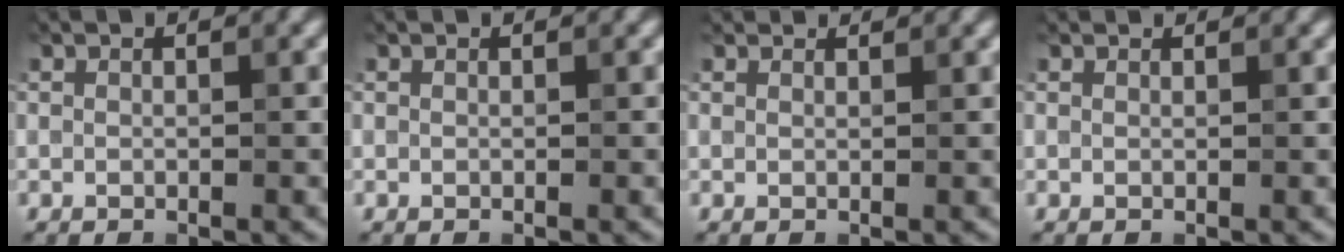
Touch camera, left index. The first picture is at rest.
{"total": 0.0}
{"total": 2.8, "force": [2.6, 0.6, 0.8], "torque": [-0.020, -0.003, 0.034]}
{"total": 1.6, "force": [1.5, 0.1, 0.3], "torque": [-0.016, 0.000, 0.017]}